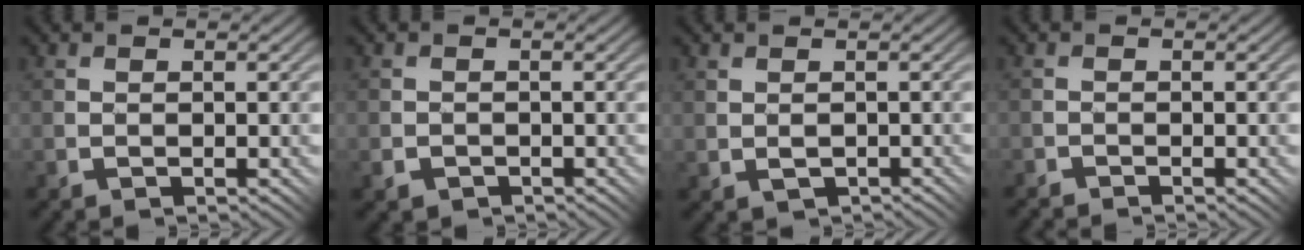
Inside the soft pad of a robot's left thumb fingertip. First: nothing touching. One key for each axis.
{"total": 1.4, "fx": -0.8, "fy": 1.1, "fz": 0.1, "tx": -0.004, "ty": -0.003, "tz": -0.017}
{"total": 1.3, "fx": 0.0, "fy": 0.8, "fz": 1.0, "tx": -0.023, "ty": -0.005, "tz": 0.003}
{"total": 1.3, "fx": -1.3, "fy": 0.0, "fz": -0.4, "tx": 0.006, "ty": 0.007, "tz": -0.026}